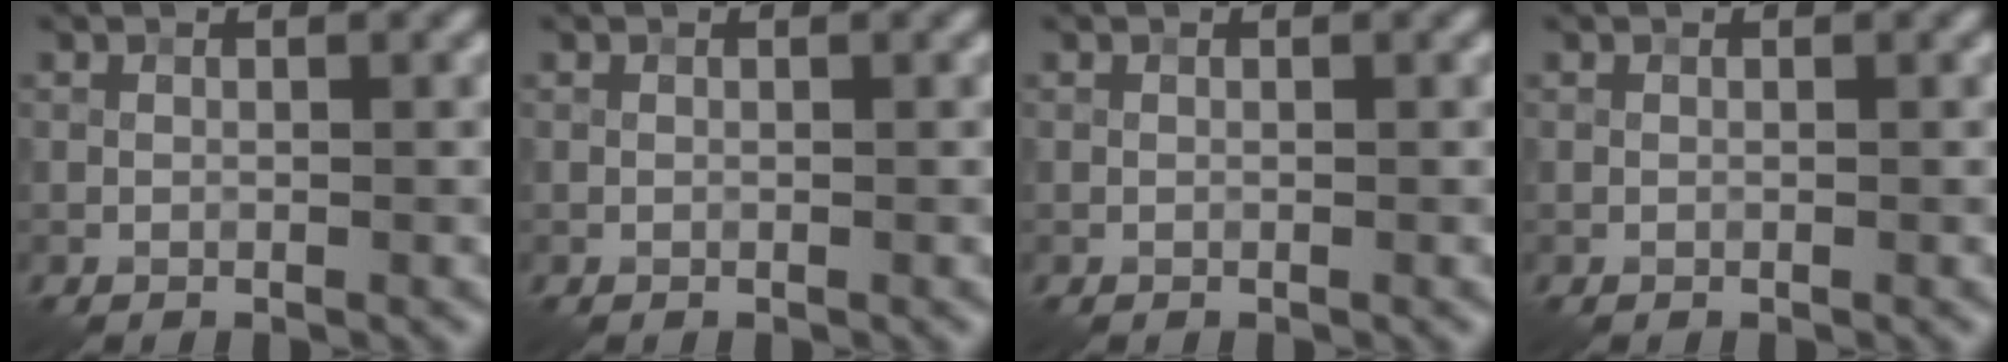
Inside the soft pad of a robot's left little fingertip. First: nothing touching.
{"total": 0.0}
{"total": 0.0}
{"total": 0.0}